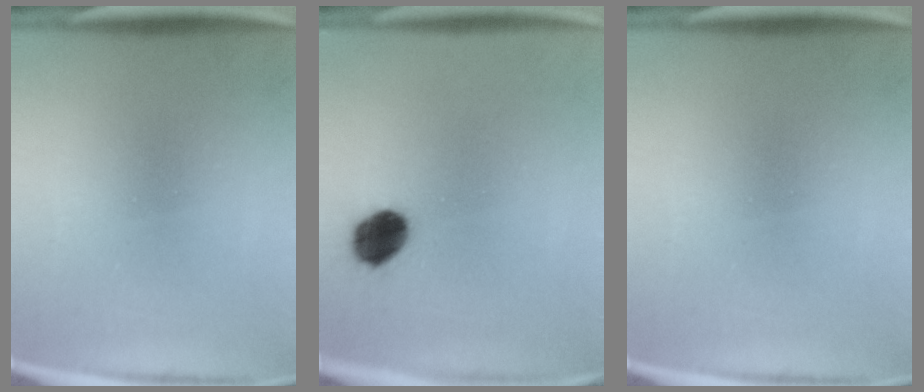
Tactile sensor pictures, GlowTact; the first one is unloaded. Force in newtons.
{"total": 8.5}
{"total": 0.0}